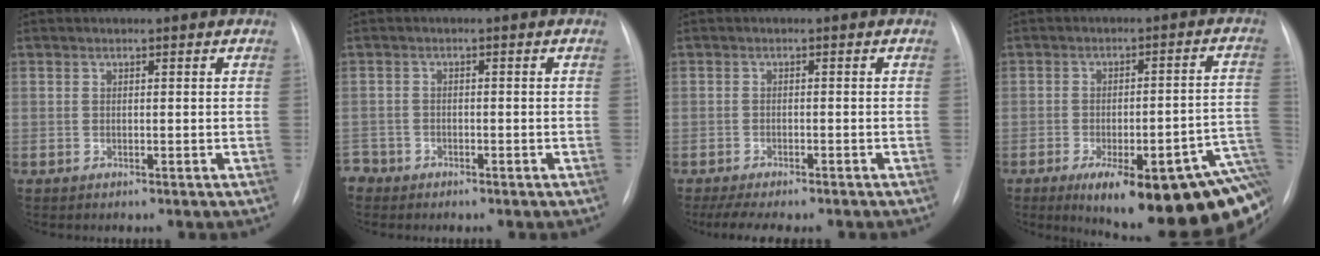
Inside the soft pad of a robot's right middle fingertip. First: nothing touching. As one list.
[{"total": 2.6, "force": [-1.9, 1.7, -0.3], "torque": [0.003, 0.006, -0.038]}, {"total": 7.9, "force": [-6.5, 2.3, 3.8], "torque": [-0.053, -0.005, -0.091]}, {"total": 23.7, "force": [-13.7, 6.0, 18.3], "torque": [-0.137, 0.014, -0.164]}]